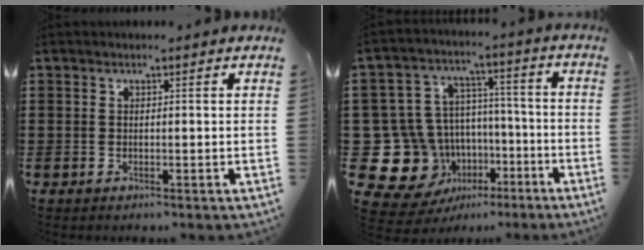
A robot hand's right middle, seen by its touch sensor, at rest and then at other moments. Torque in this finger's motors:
{"motor_torque": [0.13, 0.31, 0.09, 0.00]}